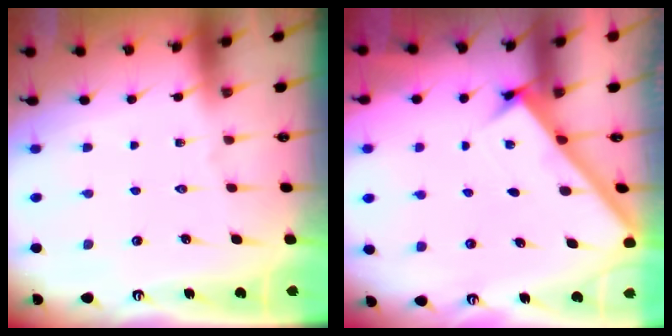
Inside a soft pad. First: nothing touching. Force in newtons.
{"total": 2.7, "press": 2.7, "slide": 0.4}